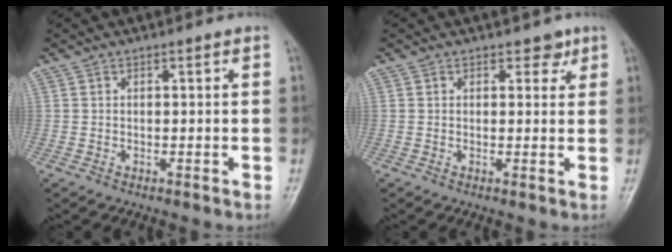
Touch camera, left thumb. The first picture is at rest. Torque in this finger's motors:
{"motor_torque": [0.32, 0.36, -0.34, -0.11, -0.07]}